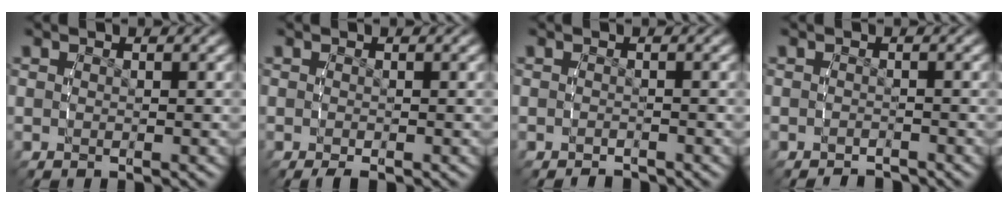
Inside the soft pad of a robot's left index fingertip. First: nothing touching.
{"total": 1.2, "force": [-0.9, 0.4, 0.6], "torque": [-0.015, -0.006, -0.013]}
{"total": 1.5, "force": [-1.5, 0.4, 0.0], "torque": [-0.009, -0.006, -0.023]}
{"total": 1.9, "force": [-1.9, 0.5, 0.1], "torque": [-0.007, -0.007, -0.029]}